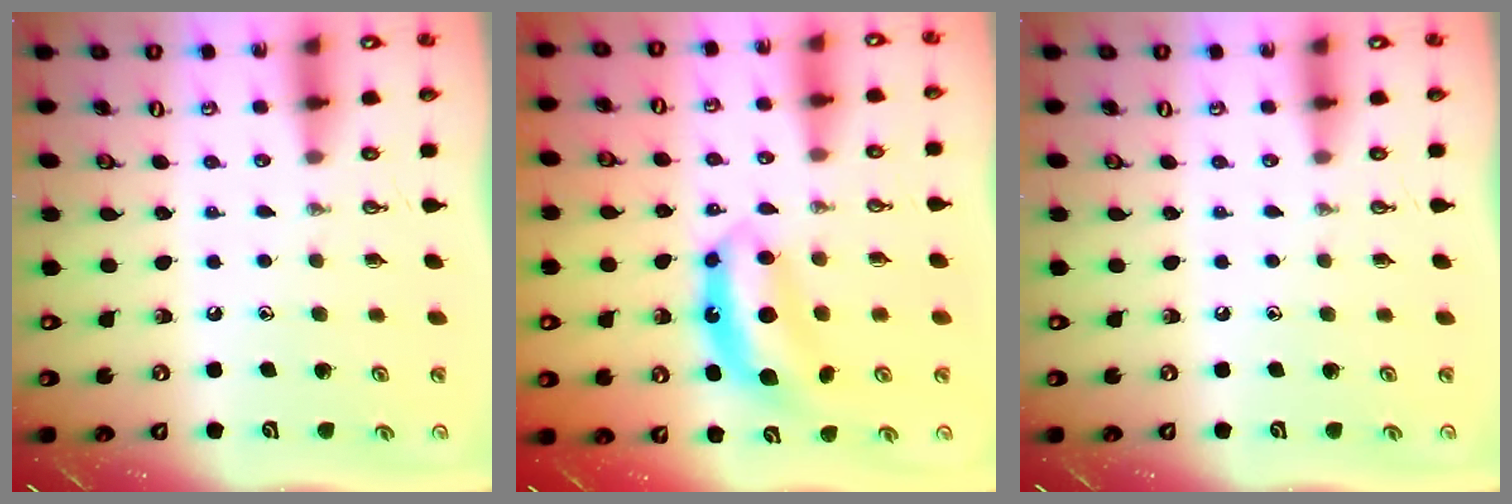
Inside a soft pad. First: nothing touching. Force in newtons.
{"total": 7.0, "press": 7.0, "slide": 0.2}
{"total": 0.0}